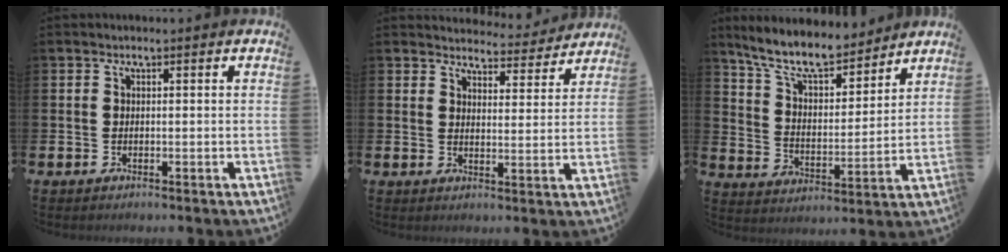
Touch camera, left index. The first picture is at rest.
{"total": 4.2, "force": [4.1, 0.8, 0.1], "torque": [-0.007, -0.036, 0.069]}
{"total": 9.3, "force": [8.3, 2.6, 3.5], "torque": [-0.098, -0.053, 0.146]}